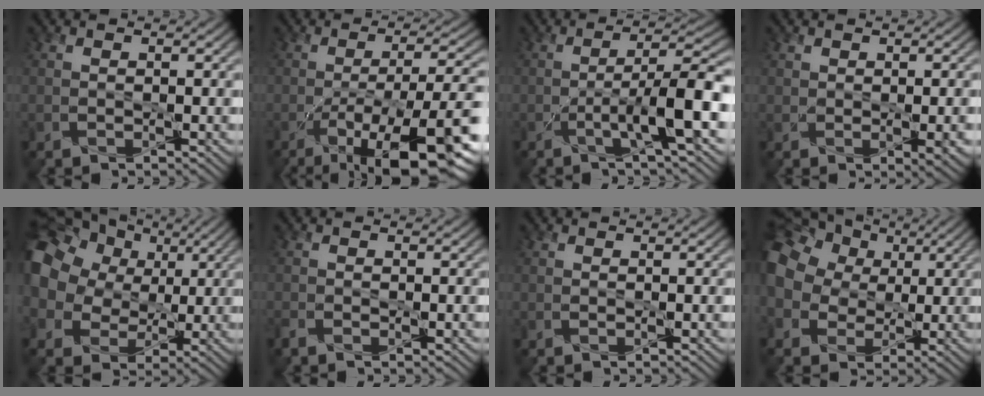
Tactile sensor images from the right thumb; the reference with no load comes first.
{"total": 13.8, "force": [-6.5, 3.9, 11.5], "torque": [-0.181, -0.011, -0.103]}
{"total": 7.4, "force": [-2.4, 0.9, 6.9], "torque": [-0.108, 0.013, -0.051]}
{"total": 2.9, "force": [-0.1, 1.4, 2.5], "torque": [-0.041, -0.007, 0.006]}
{"total": 16.8, "force": [5.2, 13.0, 9.2], "torque": [-0.274, 0.034, 0.096]}
{"total": 1.1, "force": [-0.9, 0.3, 0.5], "torque": [-0.017, -0.004, -0.021]}
{"total": 0.0}
{"total": 17.1, "force": [3.1, 14.1, 9.1], "torque": [-0.278, 0.013, 0.036]}